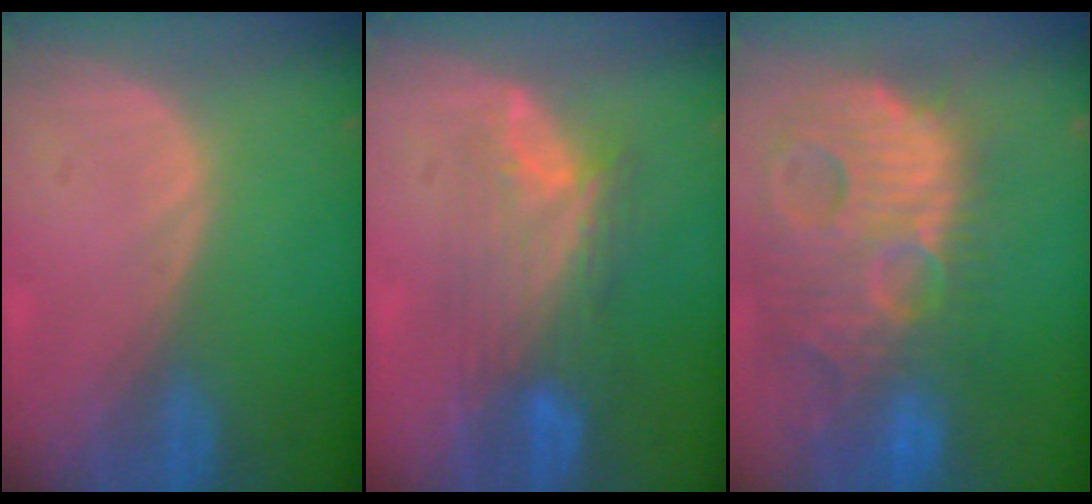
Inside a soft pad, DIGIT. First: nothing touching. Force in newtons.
{"total": 7.6, "press": 7.2, "slide": 2.3}
{"total": 15.0, "press": 13.0, "slide": 7.4}